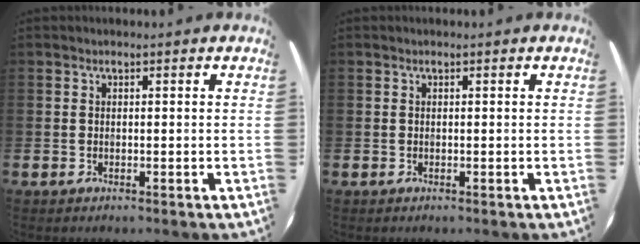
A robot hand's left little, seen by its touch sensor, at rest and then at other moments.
{"total": 0.0}